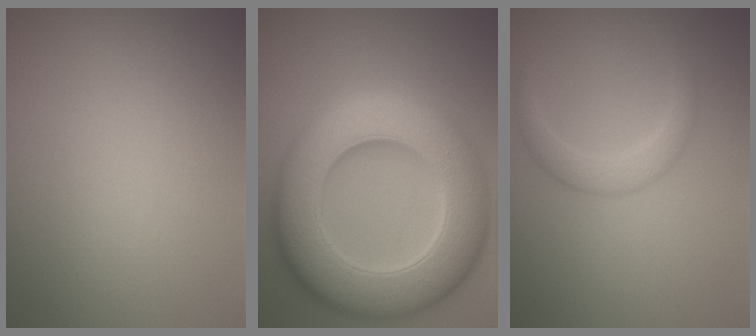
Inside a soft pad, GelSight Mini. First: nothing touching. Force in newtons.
{"total": 13.2, "press": 13.1, "slide": 2.1}
{"total": 2.0, "press": 2.0, "slide": 0.0}